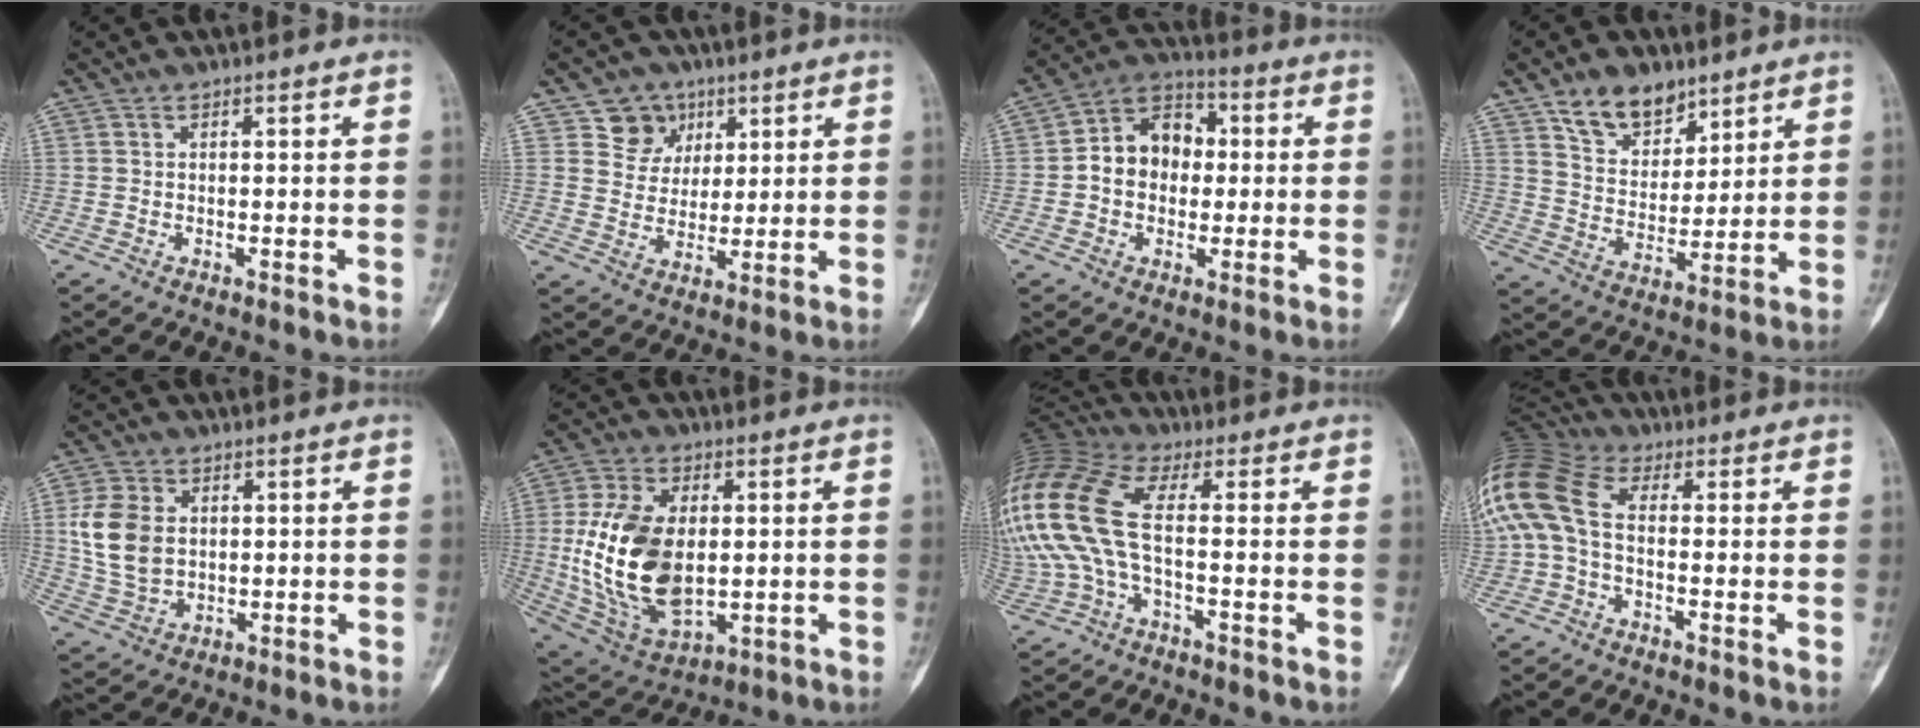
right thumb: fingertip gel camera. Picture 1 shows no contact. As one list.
[{"total": 7.4, "force": [3.8, 6.2, 1.3], "torque": [0.015, -0.018, 0.067]}, {"total": 11.1, "force": [0.3, 8.6, 7.0], "torque": [-0.082, 0.032, -0.007]}, {"total": 11.1, "force": [7.5, 6.6, 4.9], "torque": [-0.048, -0.047, 0.136]}, {"total": 9.9, "force": [1.4, 7.2, 6.7], "torque": [-0.126, -0.005, 0.034]}, {"total": 20.0, "force": [0.4, 11.9, 16.1], "torque": [-0.304, -0.010, 0.027]}, {"total": 16.4, "force": [-0.9, 6.2, 15.1], "torque": [-0.367, 0.034, -0.027]}, {"total": 13.6, "force": [0.1, 7.3, 11.5], "torque": [-0.271, 0.035, -0.013]}]